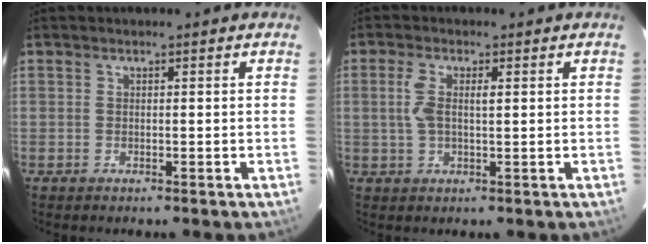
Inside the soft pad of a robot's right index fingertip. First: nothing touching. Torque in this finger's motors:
{"motor_torque": [0.08, 0.01, 0.12, 0.08]}